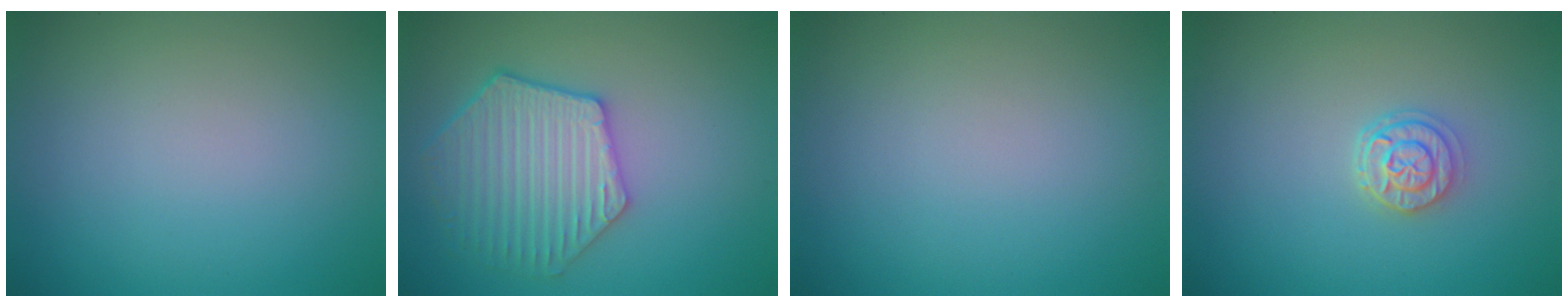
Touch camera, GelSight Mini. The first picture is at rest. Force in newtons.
{"total": 5.3, "press": 4.9, "slide": 2.0}
{"total": 0.0}
{"total": 2.3, "press": 2.0, "slide": 1.1}